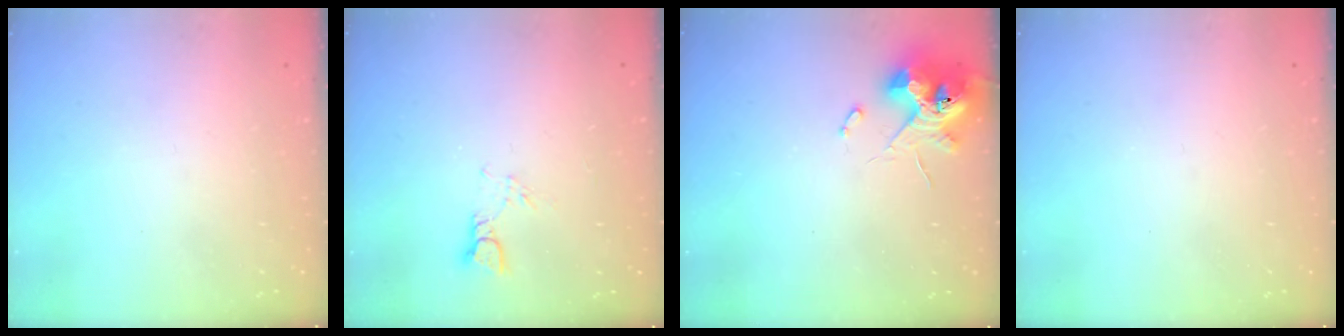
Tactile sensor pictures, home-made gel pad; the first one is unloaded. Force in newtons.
{"total": 3.5, "press": 3.4, "slide": 0.4}
{"total": 10.7, "press": 10.6, "slide": 1.2}
{"total": 0.0}